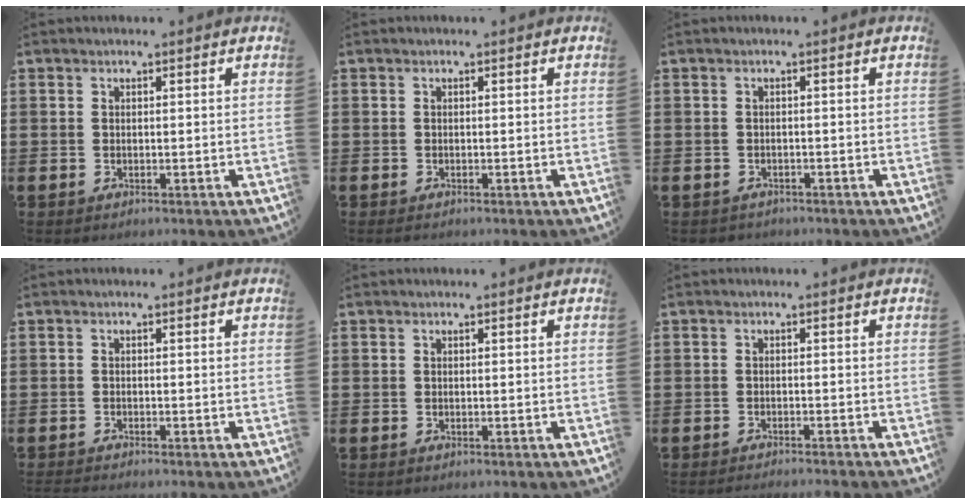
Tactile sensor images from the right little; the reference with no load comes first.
{"total": 0.0}
{"total": 0.6, "force": [-0.5, 0.3, 0.0], "torque": [-0.002, 0.002, -0.011]}
{"total": 0.7, "force": [-0.7, 0.0, 0.3], "torque": [-0.004, -0.003, -0.014]}
{"total": 0.0}
{"total": 1.0, "force": [-0.9, -0.3, 0.1], "torque": [-0.001, 0.000, -0.019]}